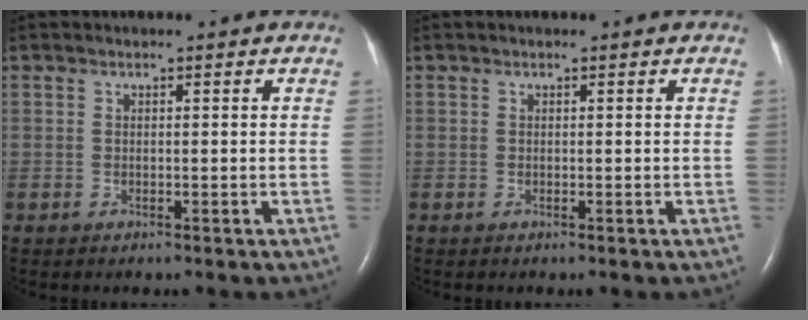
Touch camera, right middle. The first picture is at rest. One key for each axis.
{"total": 0.0}